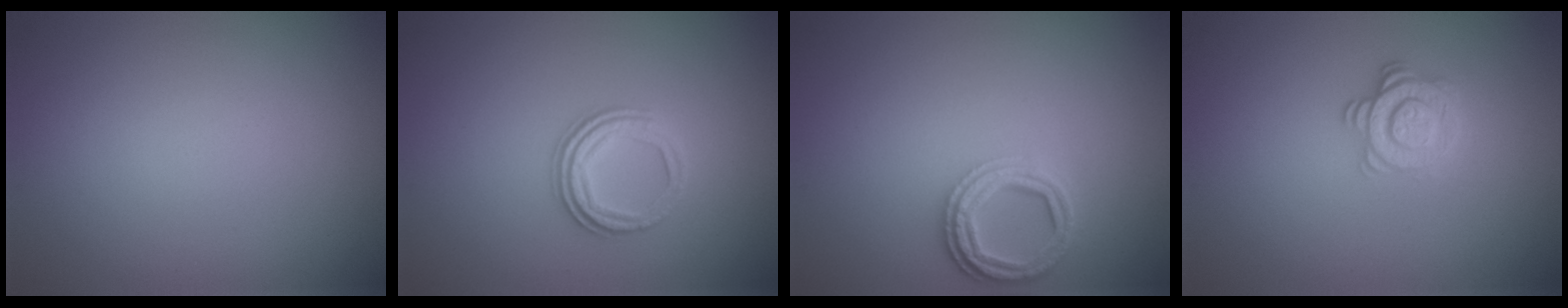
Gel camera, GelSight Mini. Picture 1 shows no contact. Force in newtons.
{"total": 3.0, "press": 2.4, "slide": 1.9}
{"total": 3.2, "press": 2.8, "slide": 1.6}
{"total": 2.8, "press": 2.5, "slide": 1.3}